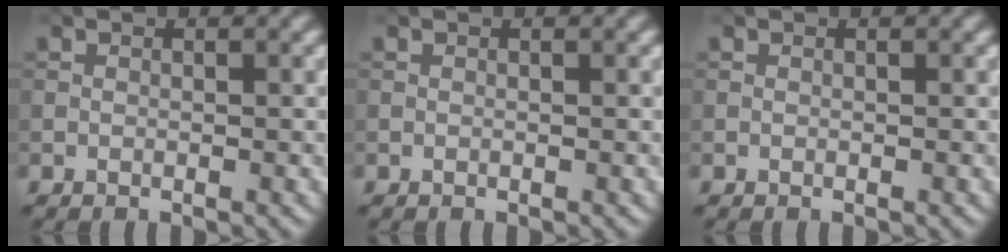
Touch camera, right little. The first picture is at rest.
{"total": 0.0}
{"total": 0.0}